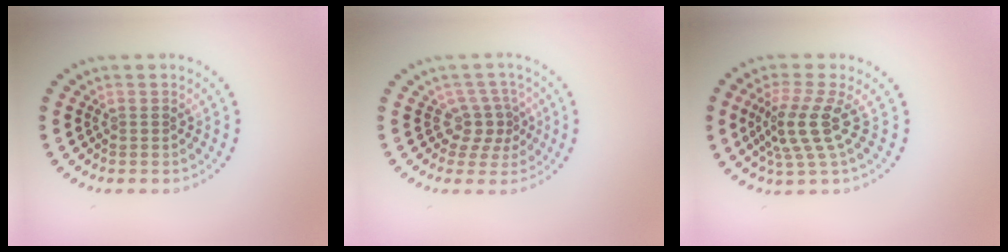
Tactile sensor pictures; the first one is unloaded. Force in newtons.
{"total": 2.5, "press": 1.7, "slide": 1.9}
{"total": 3.8, "press": 2.9, "slide": 2.4}